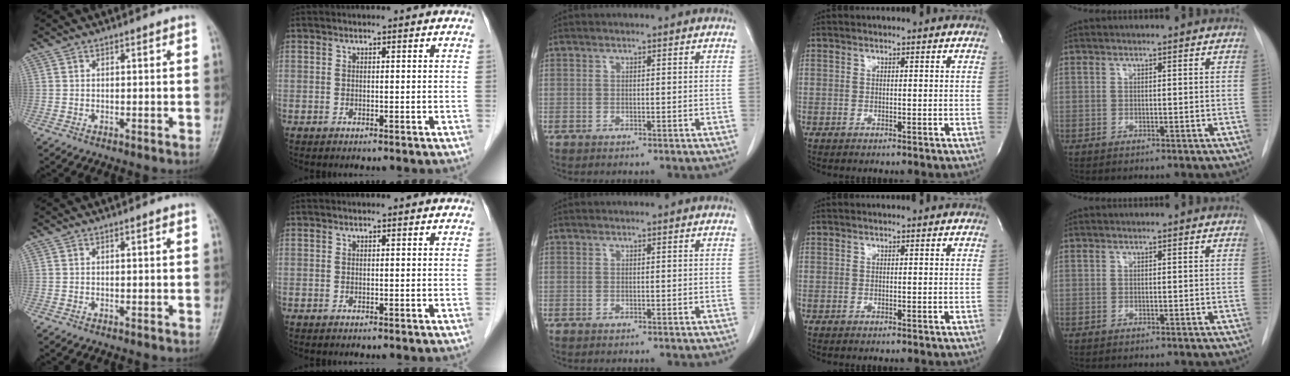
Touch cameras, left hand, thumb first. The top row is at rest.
{}